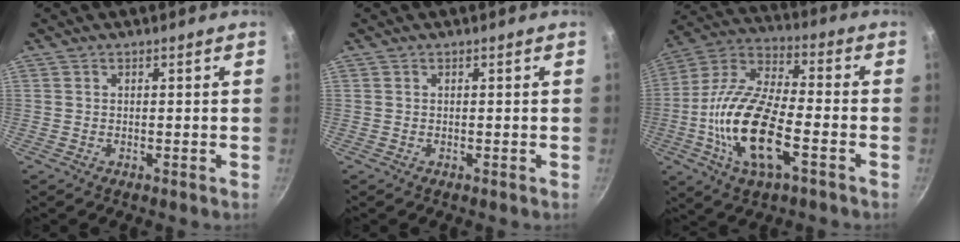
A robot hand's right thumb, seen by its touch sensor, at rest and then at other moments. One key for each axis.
{"total": 0.0}
{"total": 19.7, "fx": -5.4, "fy": 8.0, "fz": 17.1, "tx": -0.346, "ty": 0.026, "tz": -0.097}